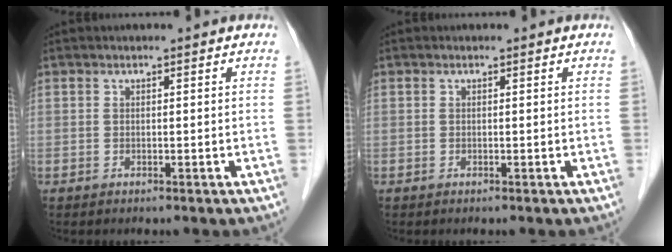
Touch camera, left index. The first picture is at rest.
{"total": 0.0}